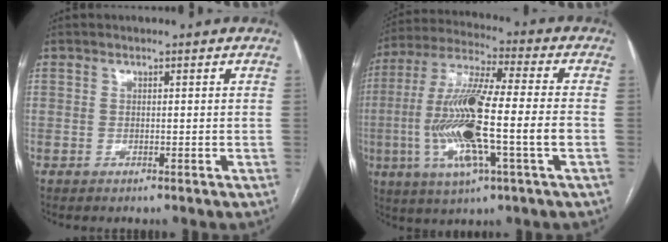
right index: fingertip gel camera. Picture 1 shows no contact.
{"total": 17.6, "force": [-3.3, 1.5, 17.3], "torque": [-0.348, -0.006, -0.063]}